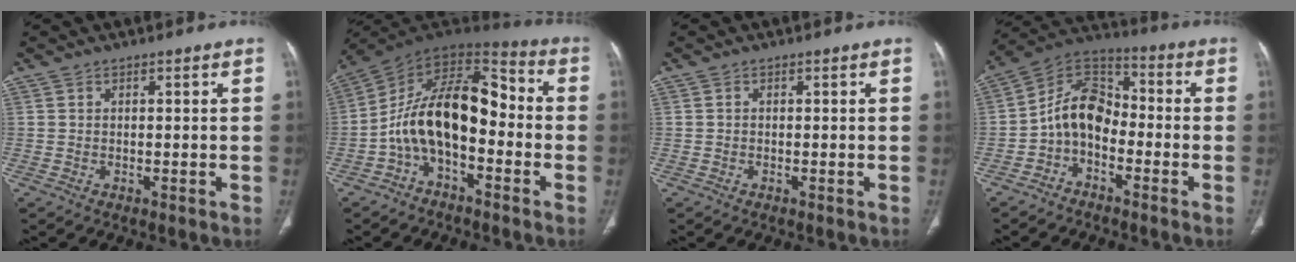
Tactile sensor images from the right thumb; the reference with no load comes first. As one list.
[{"total": 16.4, "force": [-3.1, 9.0, 13.3], "torque": [-0.204, 0.080, -0.066]}, {"total": 0.0}, {"total": 10.0, "force": [-3.0, 7.0, 6.6], "torque": [-0.097, 0.064, -0.073]}]